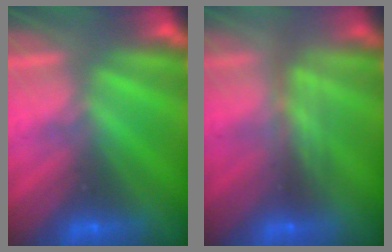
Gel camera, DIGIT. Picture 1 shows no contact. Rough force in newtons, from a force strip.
{"total": 2.4}